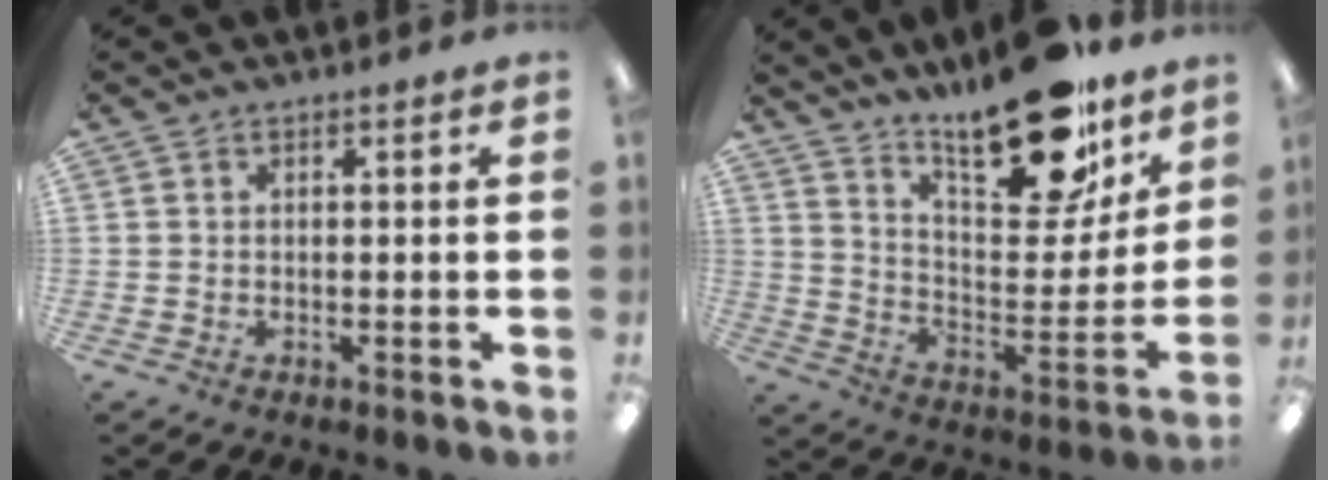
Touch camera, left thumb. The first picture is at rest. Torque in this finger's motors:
{"motor_torque": [0.40, 0.53, 1.08, -1.68, 0.14]}